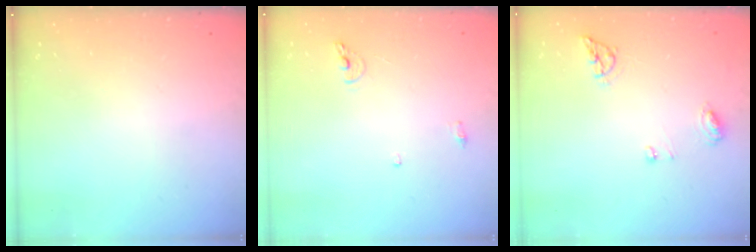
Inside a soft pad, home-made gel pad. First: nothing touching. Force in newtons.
{"total": 6.6, "press": 6.6, "slide": 0.7}
{"total": 6.6, "press": 6.5, "slide": 0.6}